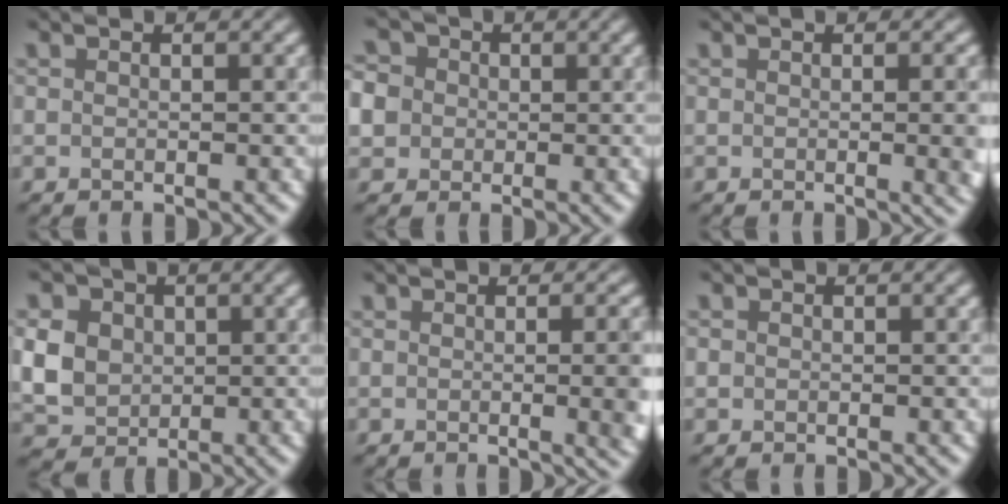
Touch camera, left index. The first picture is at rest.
{"total": 6.8, "force": [1.1, 6.1, 2.9], "torque": [-0.066, 0.032, -0.006]}
{"total": 4.8, "force": [-0.1, 1.8, 4.5], "torque": [-0.033, -0.001, 0.003]}
{"total": 6.0, "force": [0.8, 5.1, 3.1], "torque": [-0.081, 0.010, 0.010]}
{"total": 6.0, "force": [-0.2, 2.3, 5.5], "torque": [-0.037, -0.002, 0.001]}
{"total": 0.6, "force": [0.1, 0.6, 0.1], "torque": [0.005, -0.001, 0.000]}